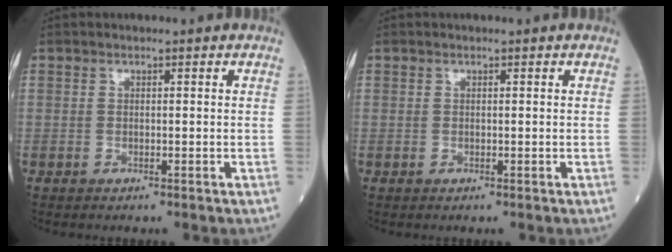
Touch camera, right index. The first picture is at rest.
{"total": 0.0}